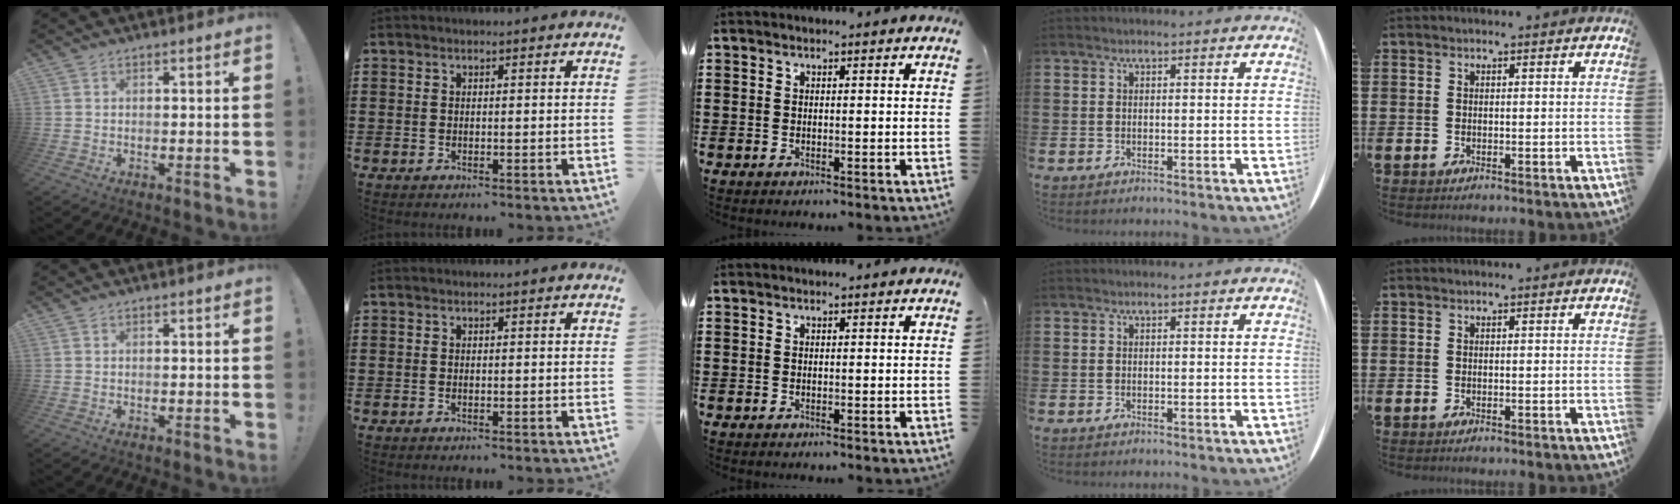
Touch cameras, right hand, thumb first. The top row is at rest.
{}